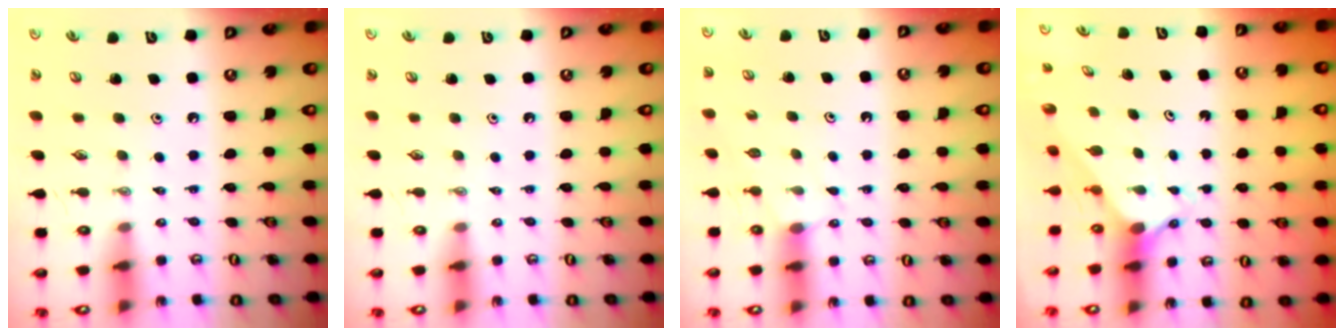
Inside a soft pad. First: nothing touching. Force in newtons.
{"total": 0.0}
{"total": 3.2, "press": 3.2, "slide": 0.5}
{"total": 2.2, "press": 2.2, "slide": 0.2}